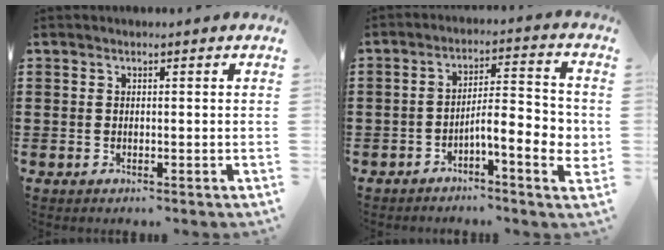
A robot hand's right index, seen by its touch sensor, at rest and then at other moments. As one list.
[{"total": 7.4, "force": [-2.5, 1.8, 6.7], "torque": [-0.097, -0.012, -0.046]}]